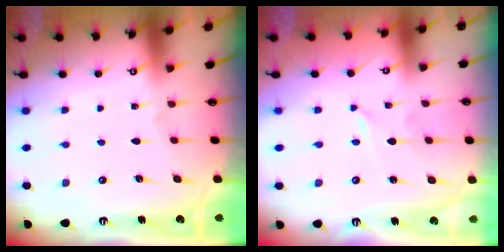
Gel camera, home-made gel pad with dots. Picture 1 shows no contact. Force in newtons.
{"total": 0.0}